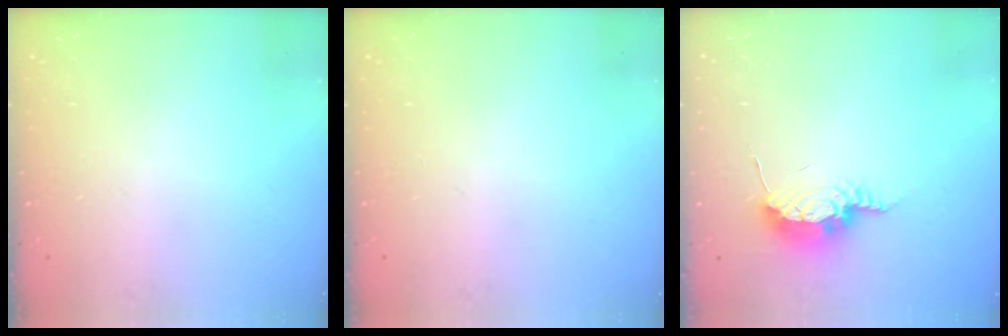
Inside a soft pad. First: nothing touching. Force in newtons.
{"total": 0.0}
{"total": 8.1, "press": 8.1, "slide": 0.8}